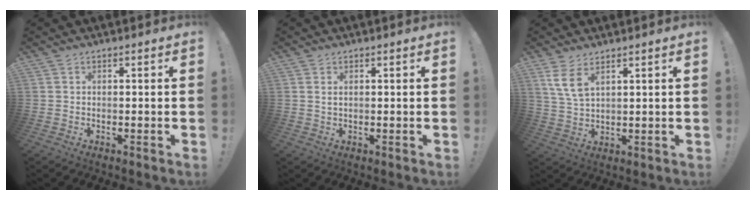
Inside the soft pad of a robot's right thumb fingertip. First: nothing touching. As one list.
[{"total": 1.5, "force": [0.8, 0.7, 1.0], "torque": [-0.015, -0.001, 0.012]}, {"total": 6.4, "force": [3.8, 2.5, 4.5], "torque": [-0.093, -0.018, 0.070]}]